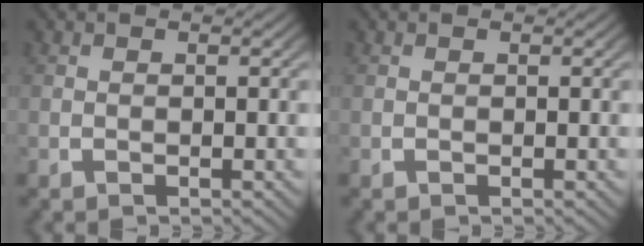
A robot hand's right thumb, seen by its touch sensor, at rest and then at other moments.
{"total": 0.0}